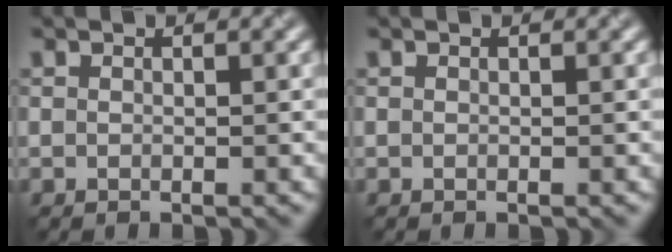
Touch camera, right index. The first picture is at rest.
{"total": 0.0}